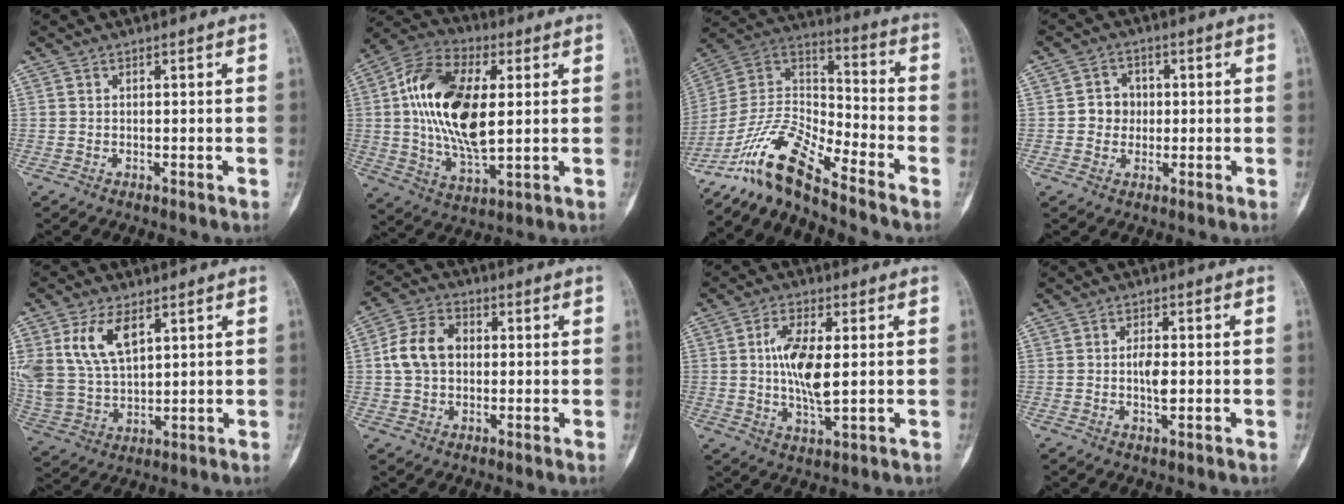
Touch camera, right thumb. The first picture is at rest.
{"total": 19.3, "force": [2.5, 9.6, 16.5], "torque": [-0.313, -0.001, 0.042]}
{"total": 13.8, "force": [-11.6, 2.6, 7.0], "torque": [-0.144, 0.088, -0.227]}
{"total": 4.5, "force": [0.0, 4.1, 1.7], "torque": [0.000, 0.009, -0.005]}
{"total": 12.9, "force": [5.6, 7.2, 9.1], "torque": [-0.179, -0.014, 0.125]}
{"total": 8.7, "force": [0.6, 6.4, 5.8], "torque": [-0.100, 0.020, 0.004]}
{"total": 9.4, "force": [0.7, 3.4, 8.7], "torque": [-0.173, -0.011, 0.013]}
{"total": 3.7, "force": [-0.4, 1.6, 3.3], "torque": [-0.057, -0.001, -0.008]}